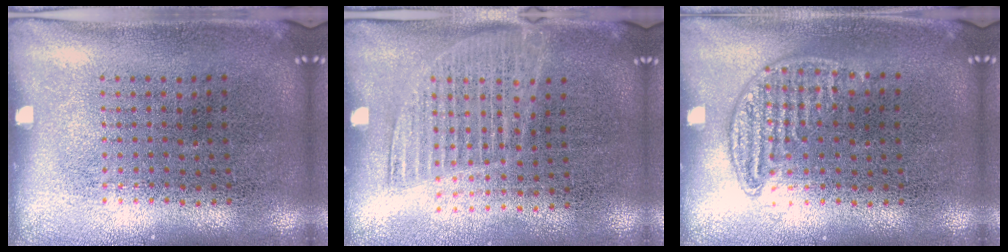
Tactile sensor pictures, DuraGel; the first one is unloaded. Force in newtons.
{"total": 1.3, "press": 1.2, "slide": 0.7}
{"total": 1.0, "press": 0.8, "slide": 0.4}